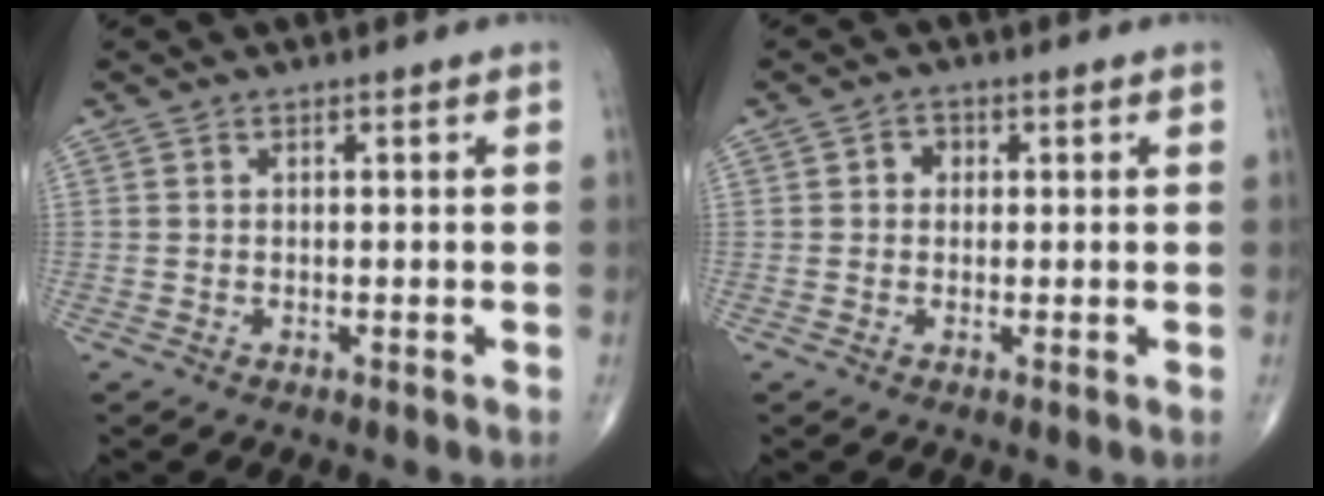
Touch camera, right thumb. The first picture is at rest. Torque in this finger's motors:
{"motor_torque": [-0.35, 0.62, 0.16, 0.09, 0.01]}